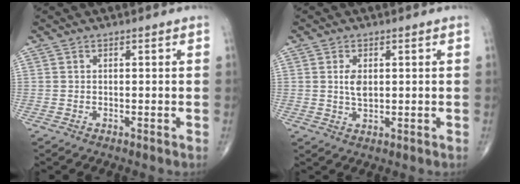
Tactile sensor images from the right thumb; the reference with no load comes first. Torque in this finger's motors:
{"motor_torque": [0.60, 1.03, 0.50, -0.15, 0.00]}